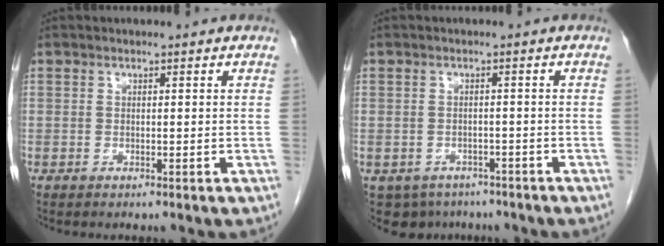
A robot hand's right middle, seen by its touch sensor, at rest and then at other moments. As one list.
[{"total": 6.3, "force": [-4.6, 4.3, 0.9], "torque": [-0.015, 0.002, -0.058]}]